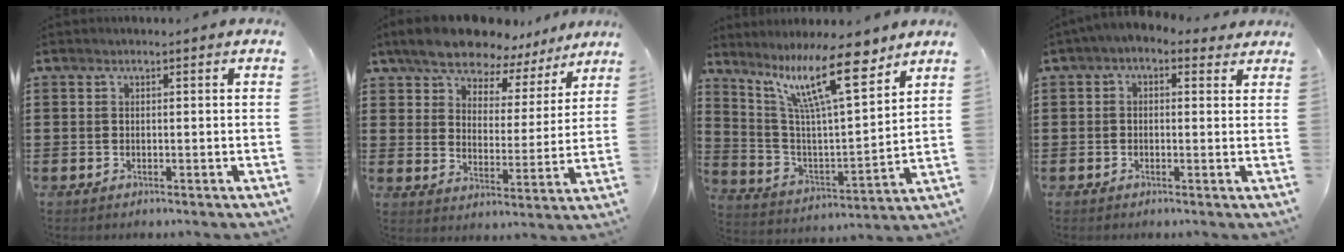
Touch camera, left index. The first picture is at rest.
{"total": 8.6, "force": [7.9, 2.5, 2.3], "torque": [-0.079, -0.041, 0.142]}
{"total": 14.3, "force": [9.4, 3.0, 10.3], "torque": [-0.215, -0.033, 0.161]}
{"total": 1.7, "force": [-0.1, 1.2, 1.1], "torque": [-0.026, 0.009, -0.005]}